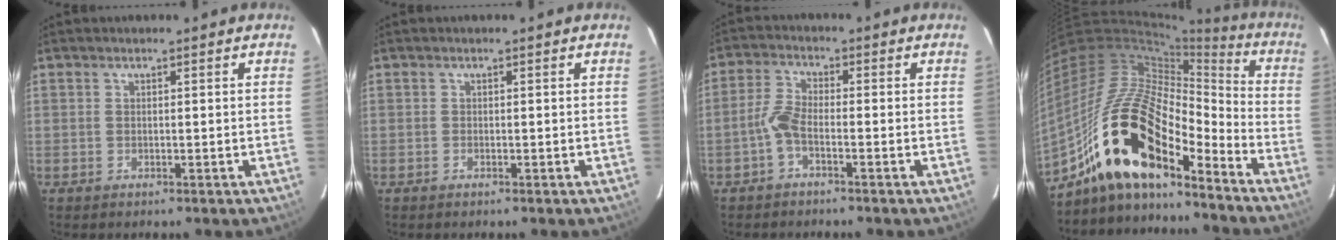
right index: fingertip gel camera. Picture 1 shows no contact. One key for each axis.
{"total": 0.0}
{"total": 3.5, "fx": -1.9, "fy": 0.9, "fz": 2.8, "tx": -0.069, "ty": 0.009, "tz": -0.041}
{"total": 22.1, "fx": -14.5, "fy": 8.1, "fz": 14.6, "tx": -0.278, "ty": -0.017, "tz": -0.283}